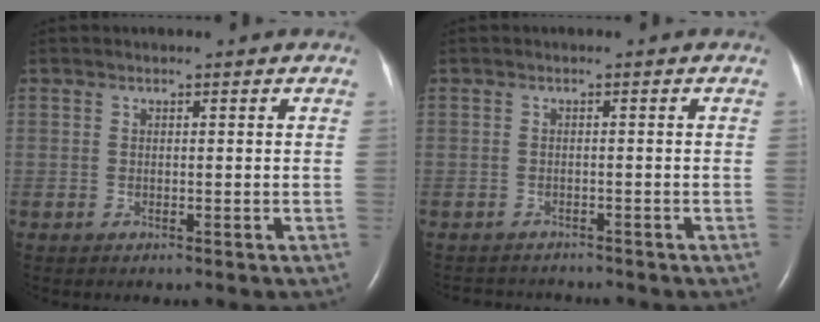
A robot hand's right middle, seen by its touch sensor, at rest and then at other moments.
{"total": 3.9, "force": [-3.8, 0.9, 0.3], "torque": [-0.004, -0.005, -0.053]}